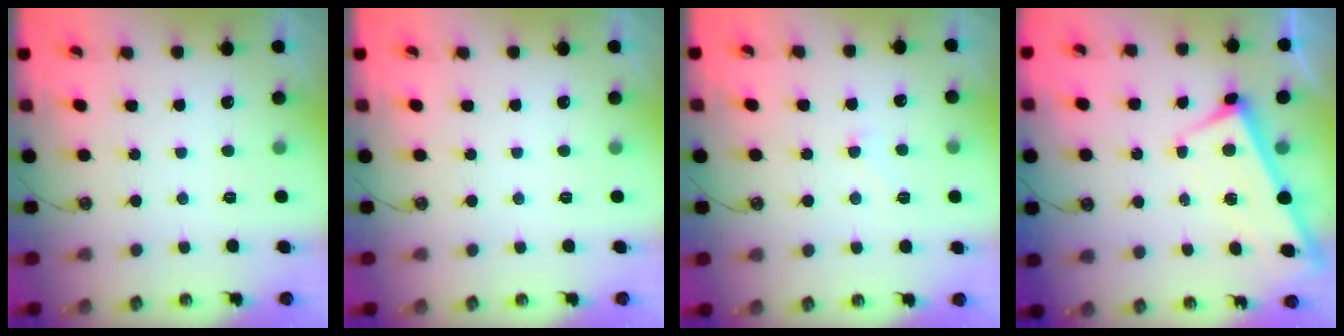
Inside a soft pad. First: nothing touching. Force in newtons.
{"total": 0.0}
{"total": 4.2, "press": 4.2, "slide": 0.5}
{"total": 2.5, "press": 2.5, "slide": 0.2}